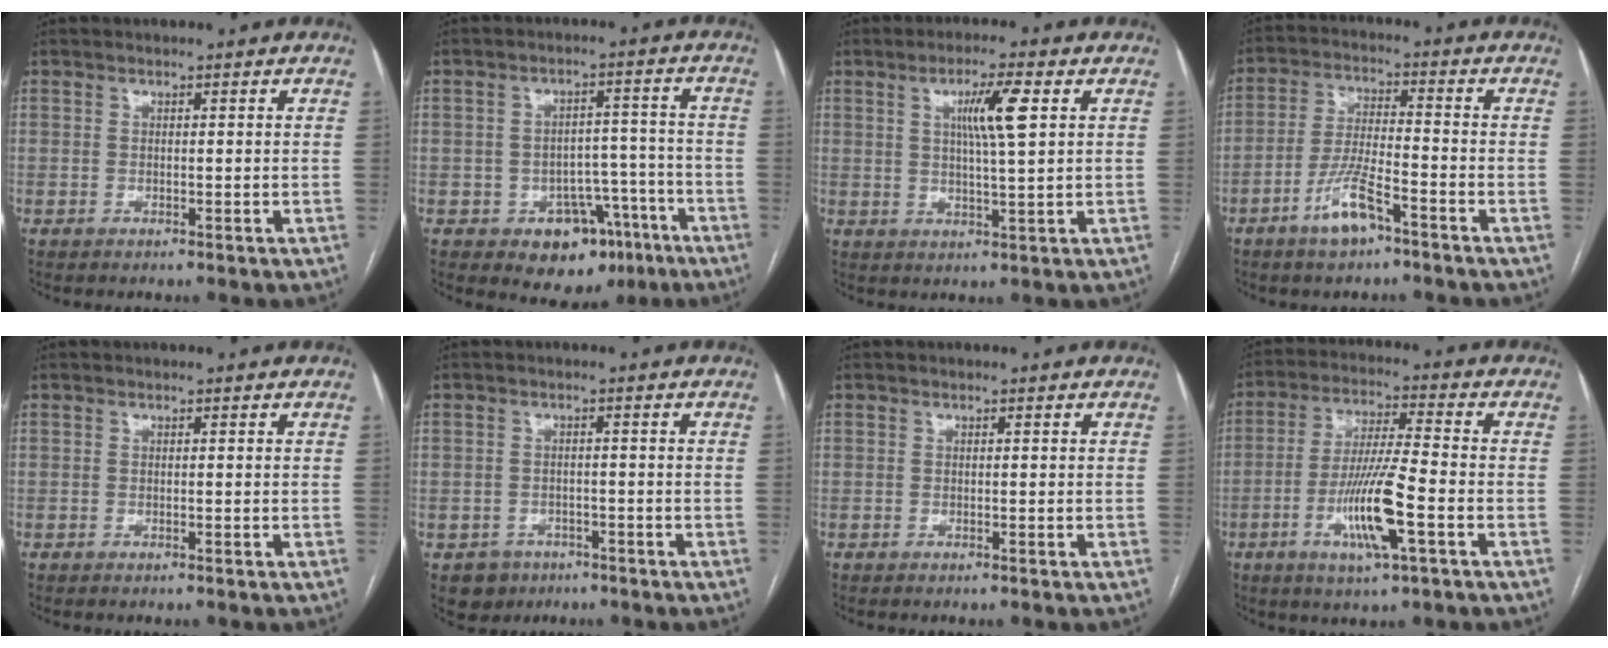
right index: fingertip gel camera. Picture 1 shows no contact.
{"total": 9.1, "force": [-4.8, 6.5, 4.0], "torque": [-0.031, 0.033, -0.056]}
{"total": 6.7, "force": [2.0, 0.1, 6.4], "torque": [-0.113, 0.003, 0.035]}
{"total": 7.6, "force": [-4.6, 1.6, 5.8], "torque": [-0.121, -0.002, -0.085]}
{"total": 0.0}
{"total": 4.0, "force": [-2.3, 3.3, 0.3], "torque": [-0.002, 0.010, -0.030]}
{"total": 0.0}
{"total": 11.6, "force": [-4.1, 0.6, 10.8], "torque": [-0.210, -0.010, -0.075]}